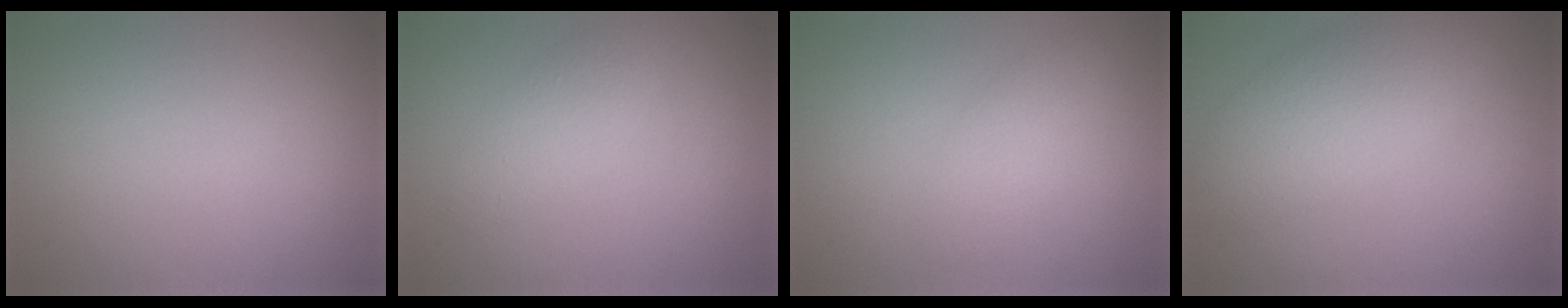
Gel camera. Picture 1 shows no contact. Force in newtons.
{"total": 2.2, "press": 2.2, "slide": 0.2}
{"total": 2.3, "press": 2.3, "slide": 0.0}
{"total": 5.0, "press": 5.0, "slide": 0.3}